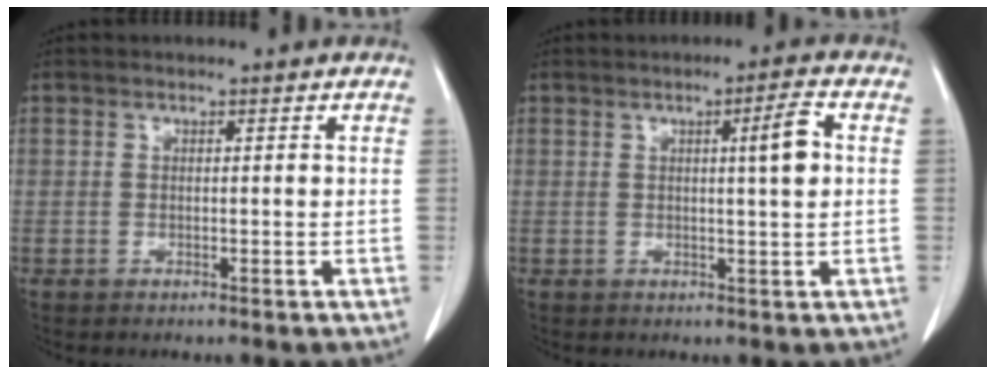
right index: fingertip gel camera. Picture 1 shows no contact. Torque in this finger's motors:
{"motor_torque": [0.07, 0.06, 0.08, 0.05]}